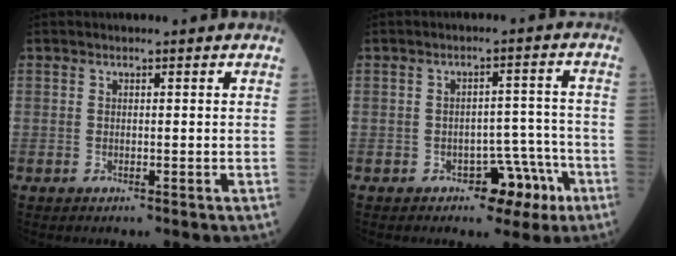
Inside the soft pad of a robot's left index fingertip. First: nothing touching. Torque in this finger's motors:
{"motor_torque": [-0.03, 0.10, 0.04, 0.00]}